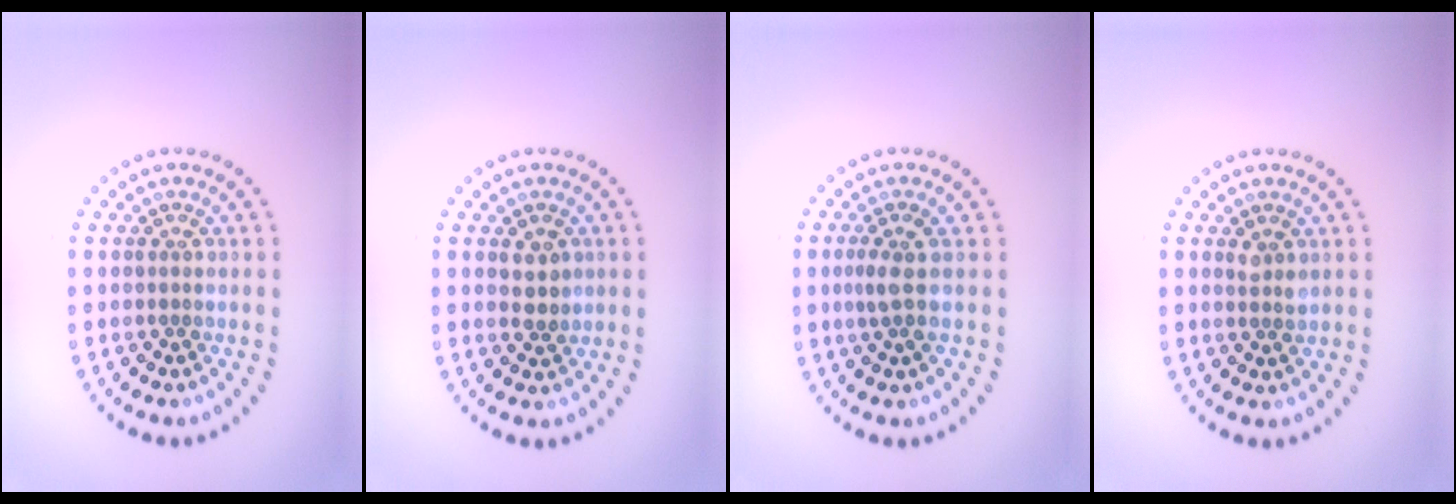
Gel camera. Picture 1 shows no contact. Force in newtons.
{"total": 2.1, "press": 1.9, "slide": 0.7}
{"total": 1.8, "press": 1.4, "slide": 1.2}
{"total": 1.1, "press": 1.1, "slide": 0.2}